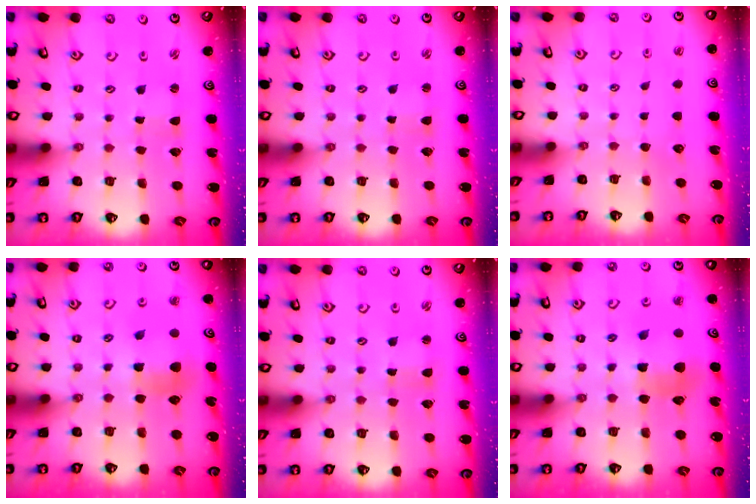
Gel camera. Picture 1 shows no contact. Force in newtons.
{"total": 1.5, "press": 1.4, "slide": 0.2}
{"total": 0.0}
{"total": 6.1, "press": 6.1, "slide": 0.6}
{"total": 1.6, "press": 1.6, "slide": 0.3}
{"total": 8.2, "press": 8.1, "slide": 1.1}